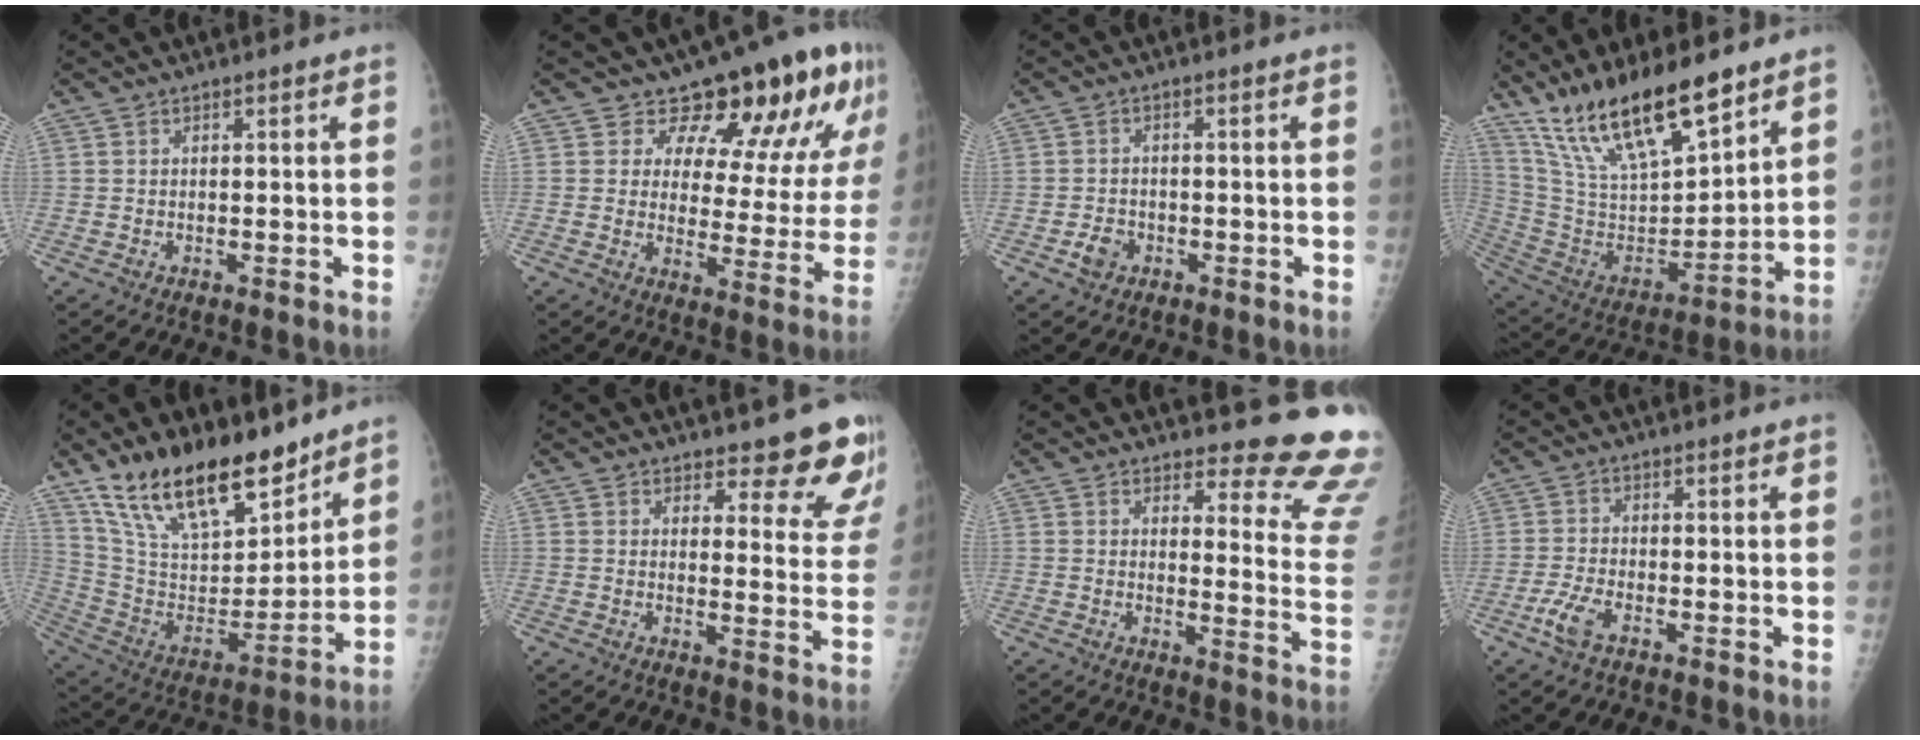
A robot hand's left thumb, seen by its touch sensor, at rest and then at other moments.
{"total": 16.4, "force": [11.7, 7.8, 8.5], "torque": [-0.052, -0.076, 0.138]}
{"total": 3.1, "force": [-1.4, 2.5, 1.4], "torque": [-0.017, 0.009, -0.023]}
{"total": 21.5, "force": [15.8, 6.4, 13.2], "torque": [-0.208, -0.073, 0.299]}
{"total": 24.0, "force": [17.3, 9.9, 13.3], "torque": [-0.199, -0.079, 0.309]}
{"total": 12.2, "force": [10.7, 4.4, 3.9], "torque": [0.002, -0.085, 0.105]}
{"total": 15.3, "force": [14.4, 3.0, 4.2], "torque": [-0.008, -0.165, 0.140]}
{"total": 4.2, "force": [-2.2, 1.7, 3.1], "torque": [-0.074, 0.005, -0.046]}